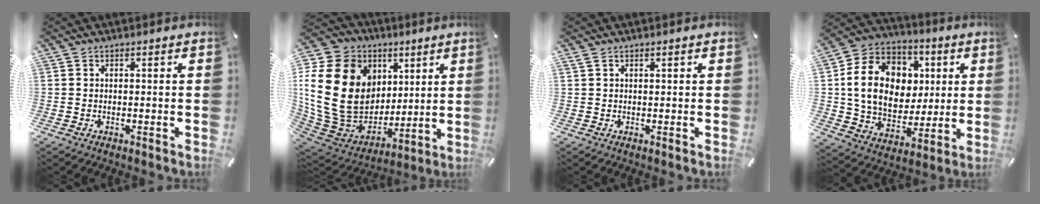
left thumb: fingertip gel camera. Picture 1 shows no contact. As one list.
[{"total": 26.4, "force": [4.7, 20.5, 16.0], "torque": [-0.325, -0.028, 0.119]}, {"total": 1.2, "force": [0.5, 0.4, 1.0], "torque": [-0.019, 0.001, 0.008]}, {"total": 18.0, "force": [2.9, 14.9, 9.8], "torque": [-0.187, 0.001, 0.065]}]